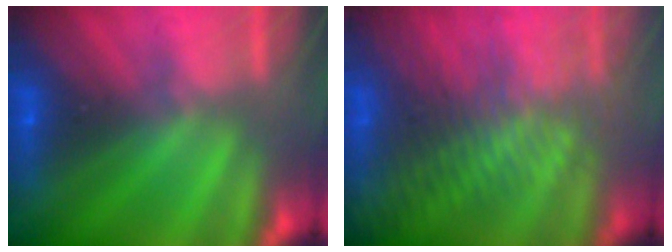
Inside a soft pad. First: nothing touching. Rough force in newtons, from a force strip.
{"total": 6.8}